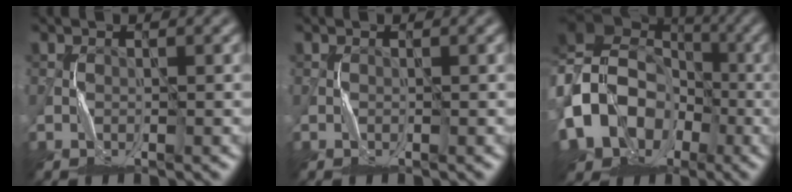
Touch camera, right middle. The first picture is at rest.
{"total": 0.0}
{"total": 13.5, "force": [-4.0, 11.0, 6.8], "torque": [-0.144, 0.000, -0.092]}